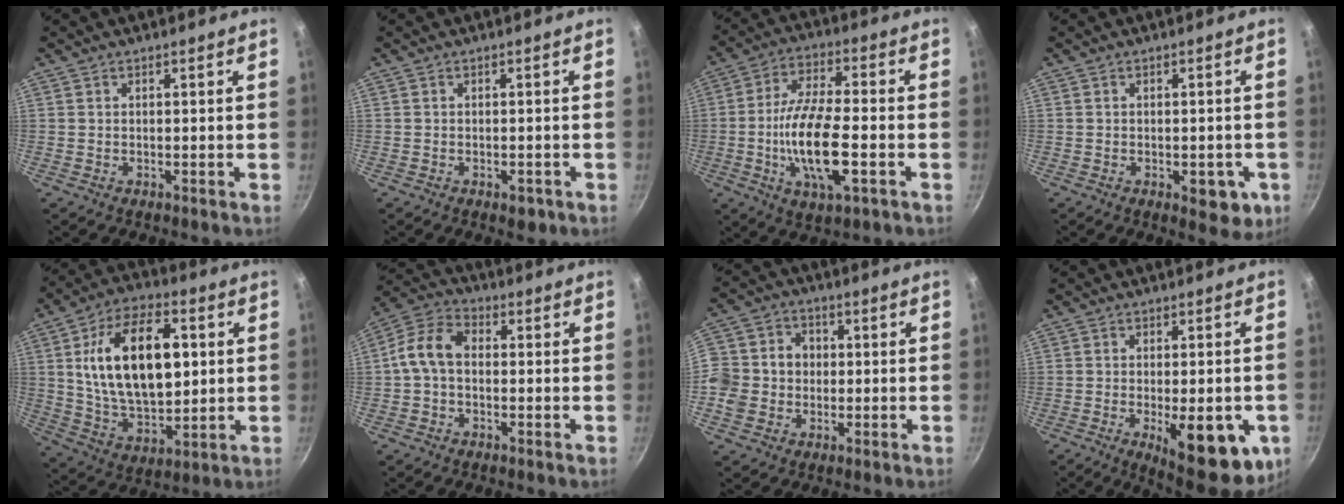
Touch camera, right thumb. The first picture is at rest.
{"total": 2.0, "force": [-1.0, 1.1, 1.3], "torque": [-0.011, 0.003, -0.010]}
{"total": 15.1, "force": [-3.4, 5.4, 13.7], "torque": [-0.258, 0.014, -0.060]}
{"total": 5.6, "force": [-2.0, 2.8, 4.4], "torque": [-0.033, 0.006, -0.018]}
{"total": 21.5, "force": [3.9, 11.8, 17.6], "torque": [-0.273, -0.004, 0.070]}
{"total": 8.8, "force": [-0.1, 6.1, 6.4], "torque": [-0.119, 0.029, -0.015]}
{"total": 11.7, "force": [-0.9, 10.4, 5.4], "torque": [-0.090, 0.031, -0.018]}
{"total": 15.6, "force": [-5.1, 6.1, 13.4], "torque": [-0.139, -0.003, -0.051]}